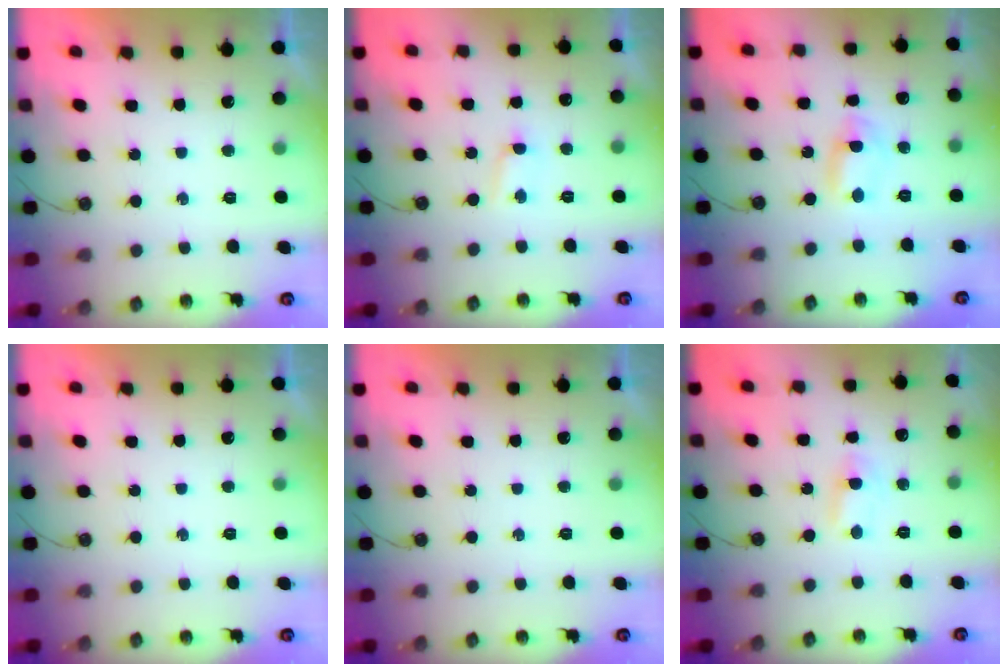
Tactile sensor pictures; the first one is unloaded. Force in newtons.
{"total": 1.6, "press": 1.5, "slide": 0.2}
{"total": 10.5, "press": 2.0, "slide": 10.3}
{"total": 0.0}
{"total": 0.0}
{"total": 2.0, "press": 1.9, "slide": 0.7}